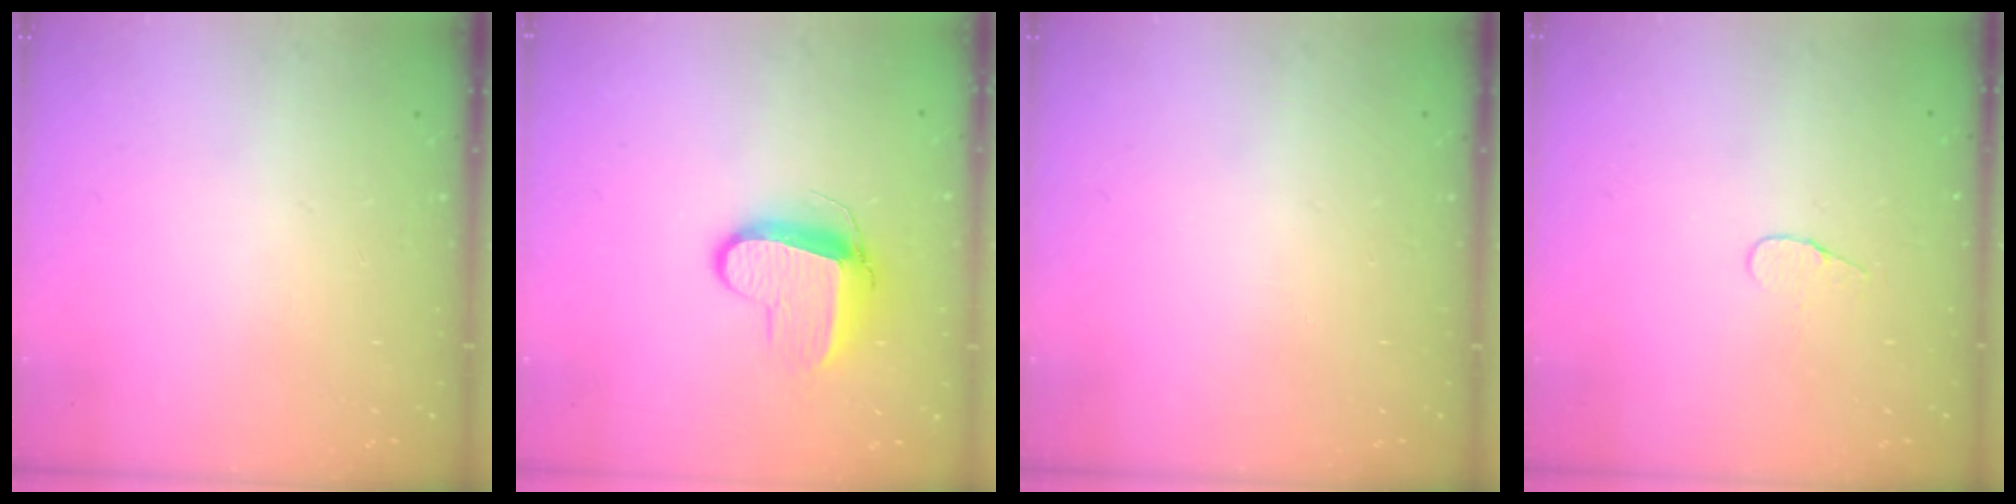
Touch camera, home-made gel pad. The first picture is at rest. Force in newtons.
{"total": 9.6, "press": 9.5, "slide": 0.9}
{"total": 0.0}
{"total": 4.0, "press": 4.0, "slide": 0.4}